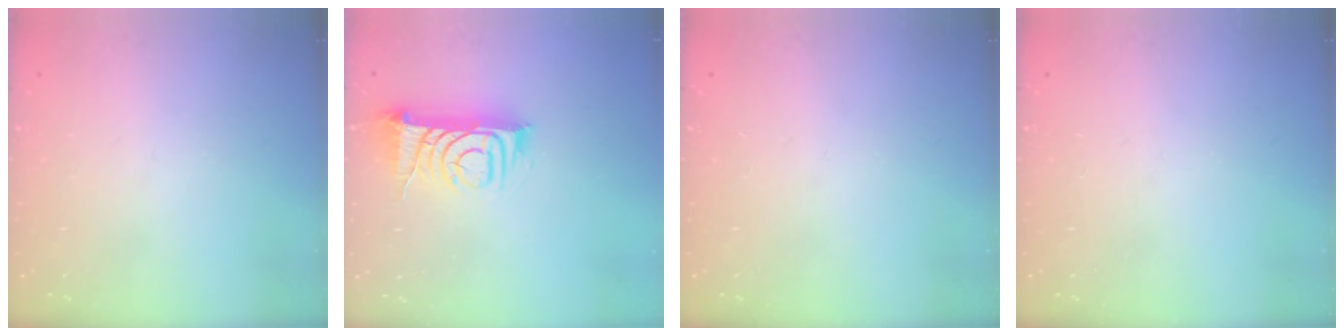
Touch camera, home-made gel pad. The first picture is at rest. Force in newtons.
{"total": 10.2, "press": 10.1, "slide": 1.4}
{"total": 0.0}
{"total": 0.0}